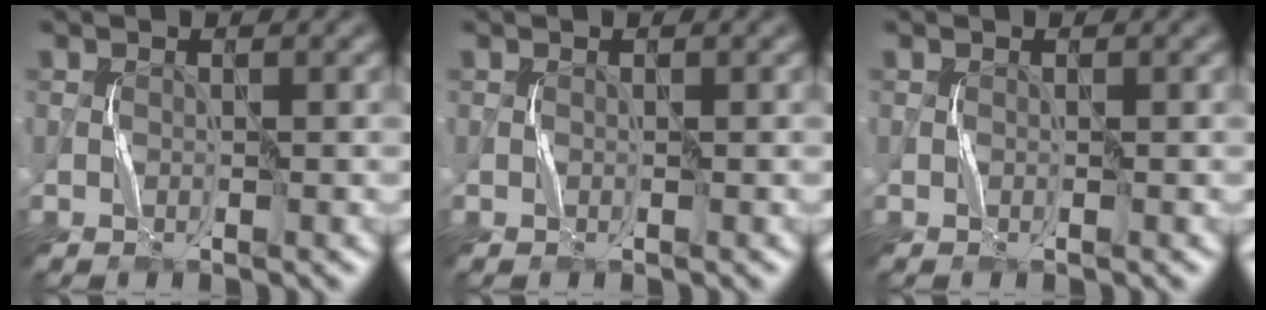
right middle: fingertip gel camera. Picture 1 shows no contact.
{"total": 0.0}
{"total": 0.0}